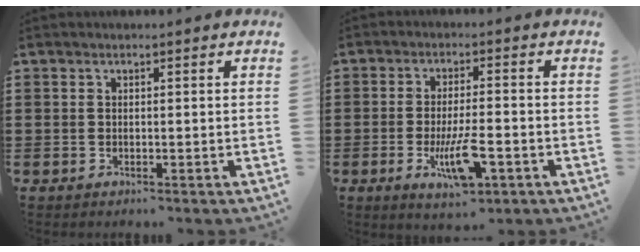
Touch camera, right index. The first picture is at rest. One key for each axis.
{"total": 8.2, "fx": -2.9, "fy": 2.4, "fz": 7.3, "tx": -0.142, "ty": -0.010, "tz": -0.049}